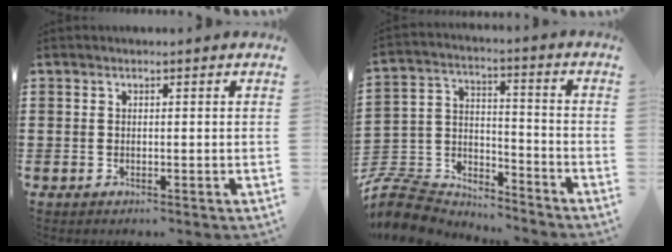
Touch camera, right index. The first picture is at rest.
{"total": 9.0, "force": [-8.5, 2.6, 1.8], "torque": [-0.064, 0.007, -0.175]}